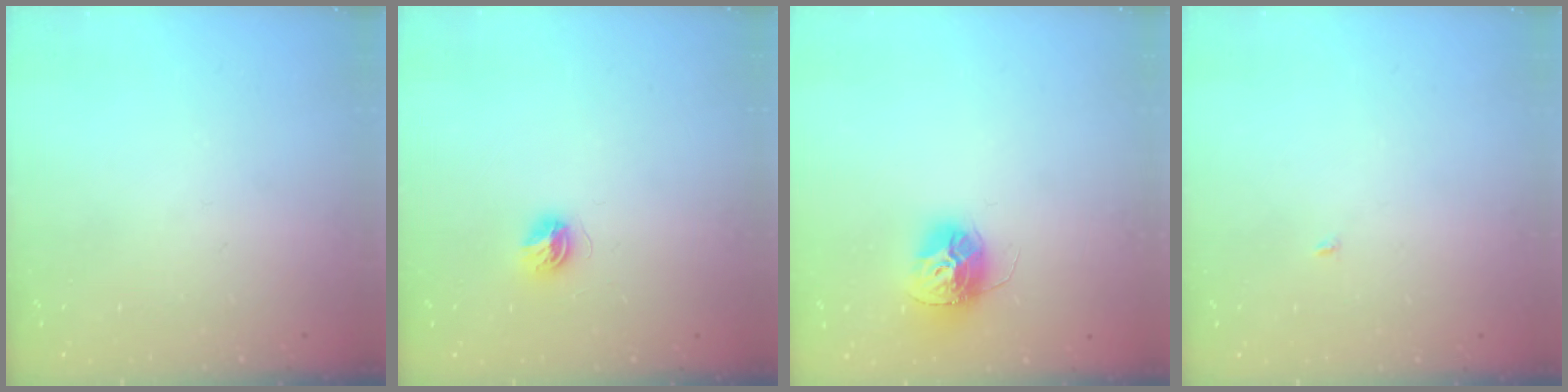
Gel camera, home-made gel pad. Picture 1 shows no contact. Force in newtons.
{"total": 4.6, "press": 4.6, "slide": 0.6}
{"total": 14.0, "press": 13.9, "slide": 1.1}
{"total": 1.9, "press": 1.9, "slide": 0.2}